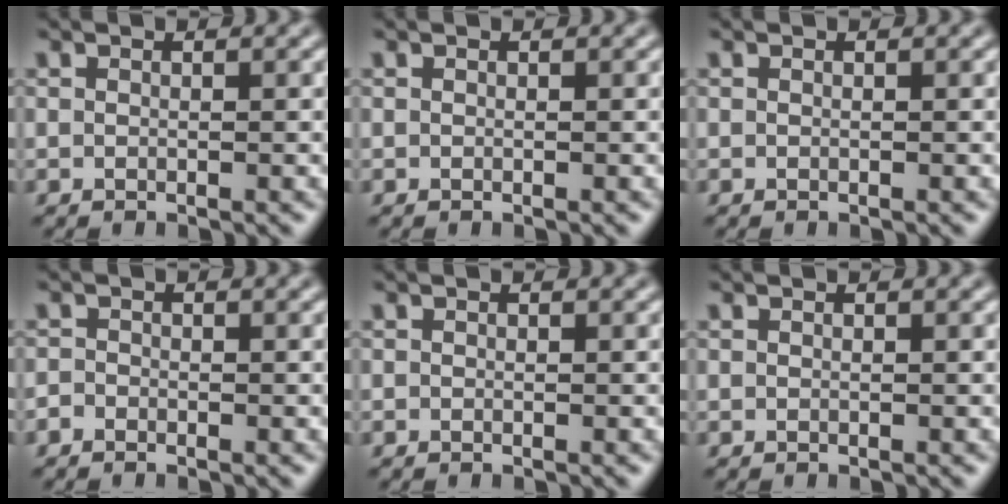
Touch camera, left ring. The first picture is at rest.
{"total": 0.0}
{"total": 0.0}
{"total": 0.8, "force": [-0.6, 0.4, 0.1], "torque": [0.000, 0.003, -0.014]}
{"total": 0.0}
{"total": 0.0}